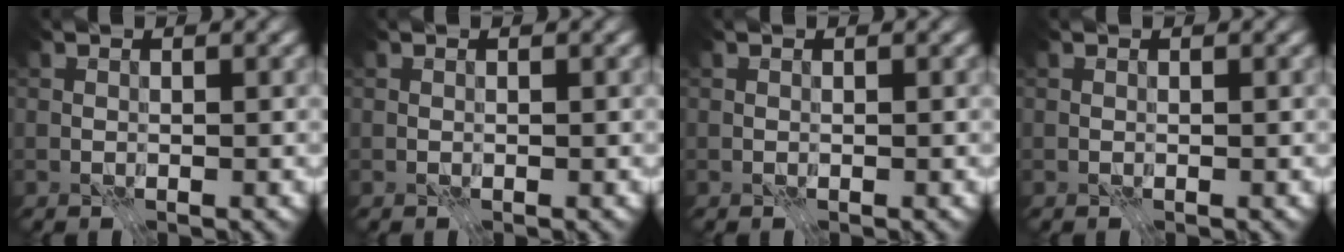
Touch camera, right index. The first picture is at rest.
{"total": 0.0}
{"total": 0.0}
{"total": 0.0}